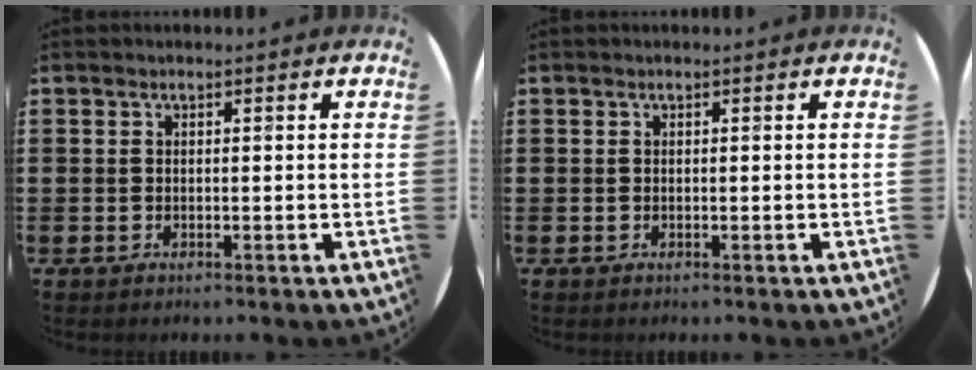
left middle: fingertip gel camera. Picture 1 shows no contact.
{"total": 0.0}